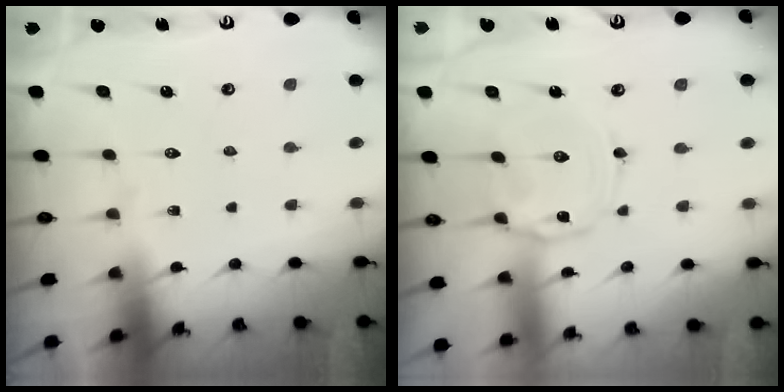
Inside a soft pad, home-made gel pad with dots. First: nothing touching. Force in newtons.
{"total": 2.6, "press": 2.6, "slide": 0.4}